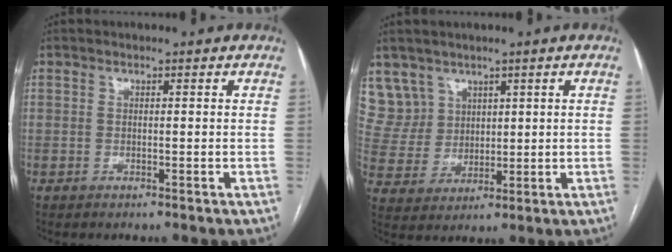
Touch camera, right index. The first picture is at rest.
{"total": 7.5, "force": [4.9, 5.6, -0.1], "torque": [0.001, 0.019, 0.112]}